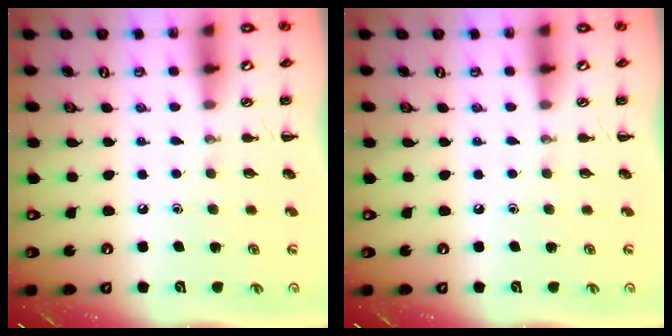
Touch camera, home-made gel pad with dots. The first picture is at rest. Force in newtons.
{"total": 0.0}